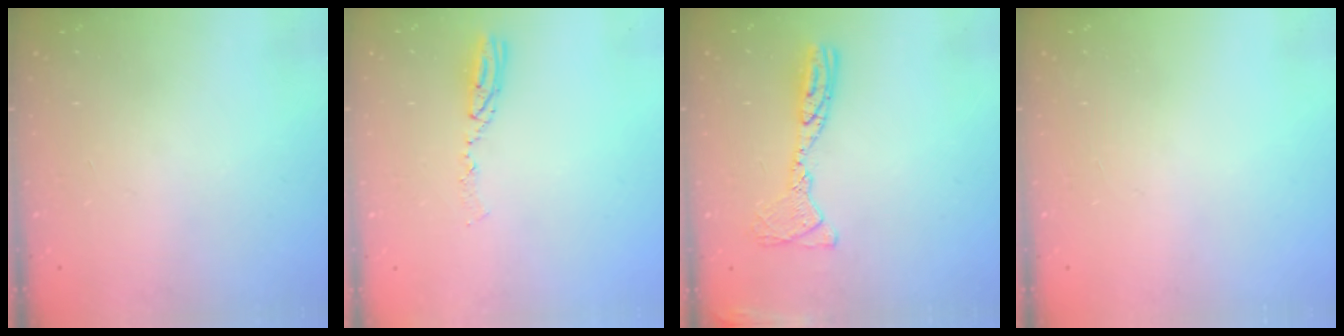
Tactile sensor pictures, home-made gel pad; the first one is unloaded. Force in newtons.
{"total": 6.5, "press": 6.5, "slide": 0.7}
{"total": 12.2, "press": 12.1, "slide": 1.3}
{"total": 0.9, "press": 0.0, "slide": 0.9}